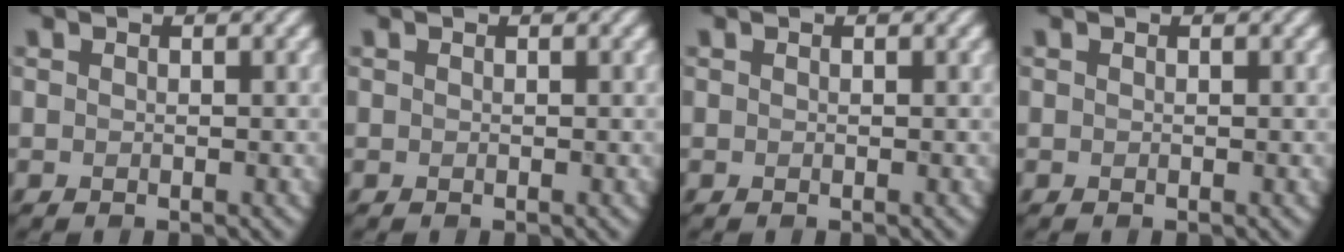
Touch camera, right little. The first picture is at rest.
{"total": 0.0}
{"total": 0.0}
{"total": 0.0}